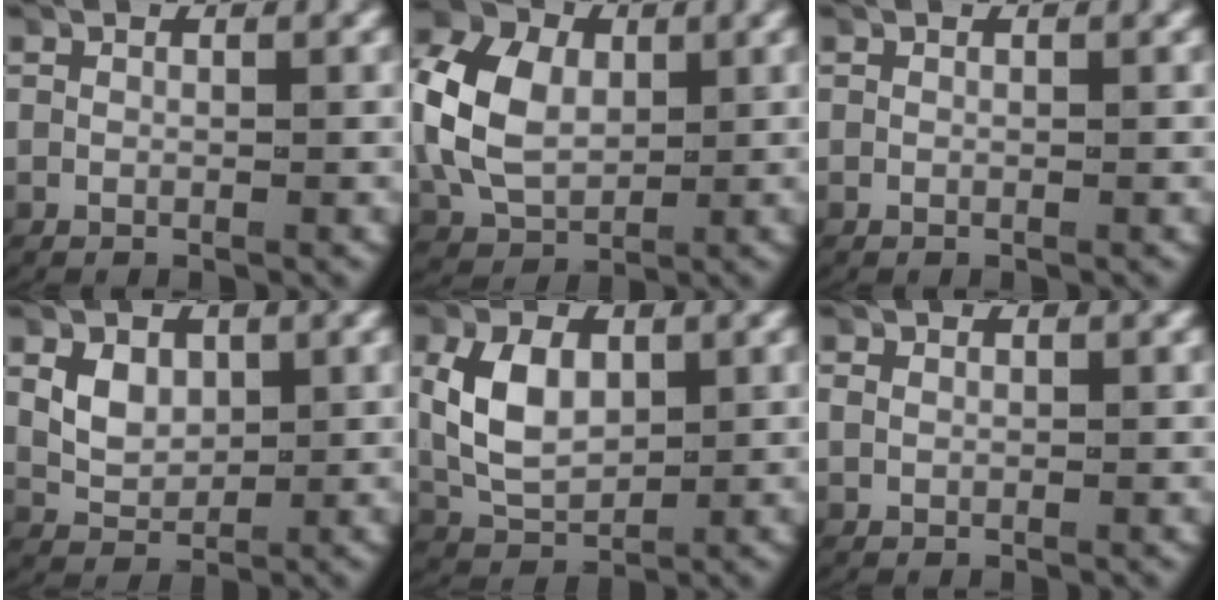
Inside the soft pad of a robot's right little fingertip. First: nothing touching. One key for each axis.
{"total": 7.8, "fx": 0.5, "fy": 6.1, "fz": 4.8, "tx": -0.116, "ty": -0.013, "tz": 0.018}
{"total": 0.0}
{"total": 3.0, "fx": 0.6, "fy": 2.3, "fz": 1.8, "tx": -0.036, "ty": -0.006, "tz": 0.017}
{"total": 5.7, "fx": 0.6, "fy": 4.2, "fz": 3.8, "tx": -0.098, "ty": -0.014, "tz": 0.022}
{"total": 0.7, "fx": 0.2, "fy": 0.5, "fz": 0.4, "tx": -0.012, "ty": 0.000, "tz": 0.007}